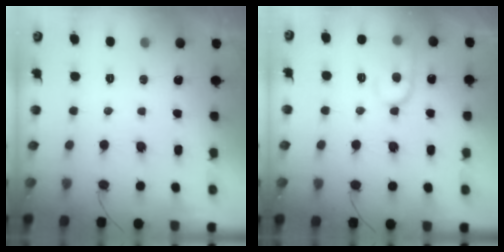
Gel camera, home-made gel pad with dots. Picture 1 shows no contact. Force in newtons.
{"total": 12.4, "press": 12.4, "slide": 1.2}